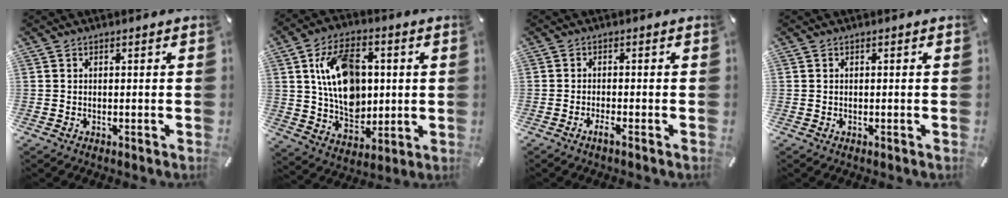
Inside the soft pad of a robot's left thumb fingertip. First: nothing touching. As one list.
[{"total": 15.6, "force": [2.7, 11.0, 10.8], "torque": [-0.193, 0.008, 0.049]}, {"total": 2.0, "force": [-1.3, 0.3, 1.6], "torque": [-0.027, 0.000, -0.023]}, {"total": 0.0}]